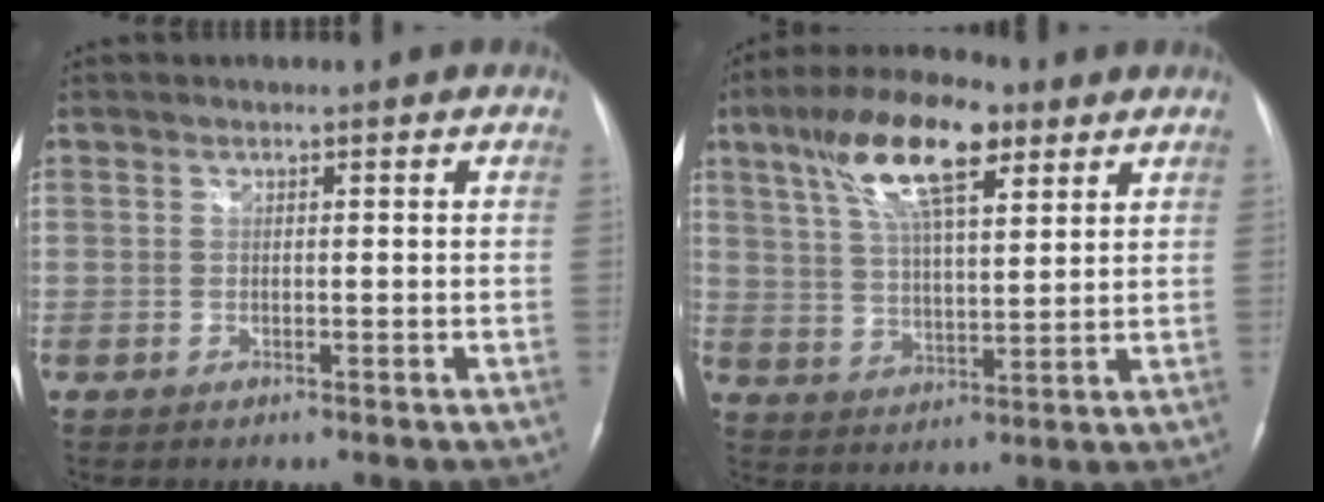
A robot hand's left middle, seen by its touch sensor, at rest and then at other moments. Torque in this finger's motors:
{"motor_torque": [2.06, -0.08, 1.00, 0.21]}